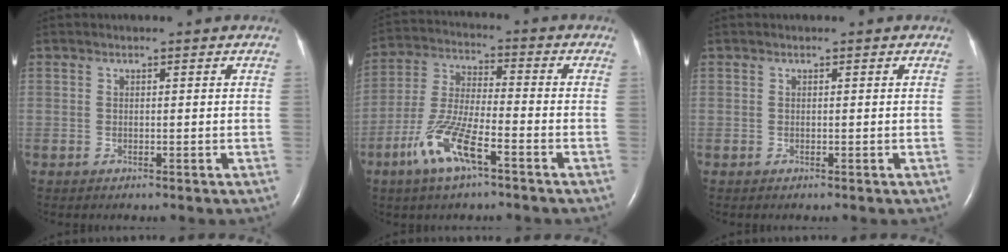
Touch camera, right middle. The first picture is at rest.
{"total": 10.4, "force": [-5.5, 2.1, 8.5], "torque": [-0.189, -0.007, -0.107]}
{"total": 0.0}